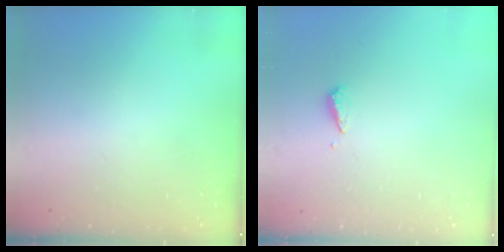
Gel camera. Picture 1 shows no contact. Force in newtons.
{"total": 3.1, "press": 3.1, "slide": 0.2}